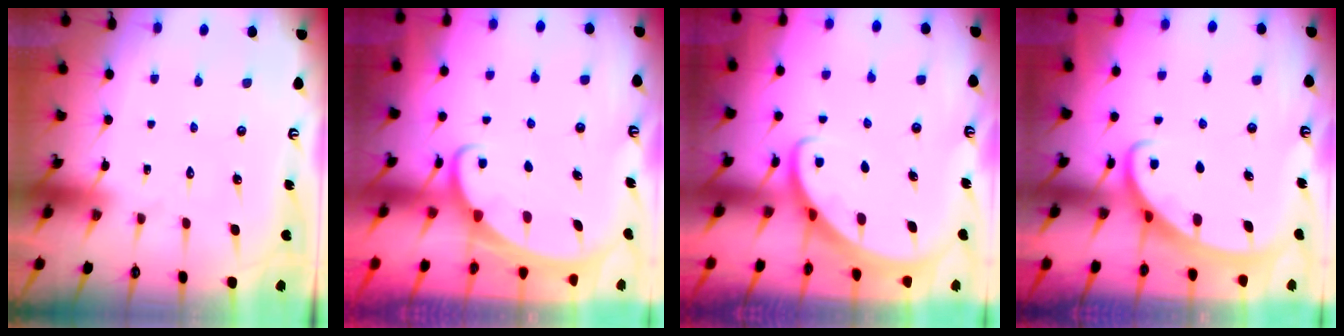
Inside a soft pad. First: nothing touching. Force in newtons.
{"total": 2.1, "press": 2.0, "slide": 0.3}
{"total": 2.6, "press": 2.6, "slide": 0.2}
{"total": 2.4, "press": 2.4, "slide": 0.4}